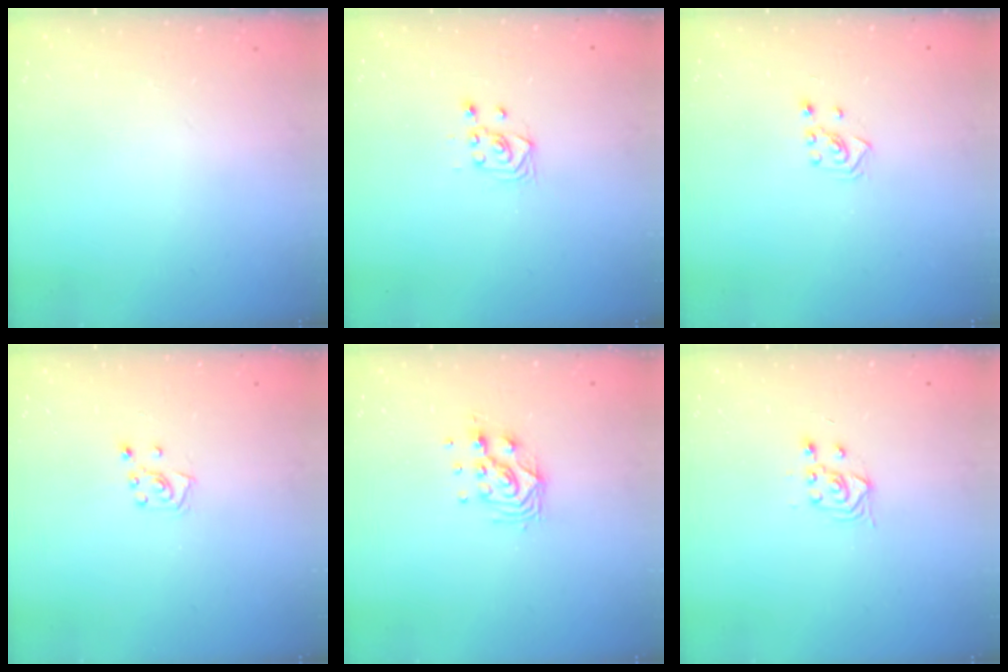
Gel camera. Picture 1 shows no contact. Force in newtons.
{"total": 4.2, "press": 3.9, "slide": 1.7}
{"total": 2.3, "press": 2.2, "slide": 0.7}
{"total": 5.9, "press": 5.8, "slide": 0.7}
{"total": 9.2, "press": 9.2, "slide": 0.7}
{"total": 3.0, "press": 2.6, "slide": 1.3}